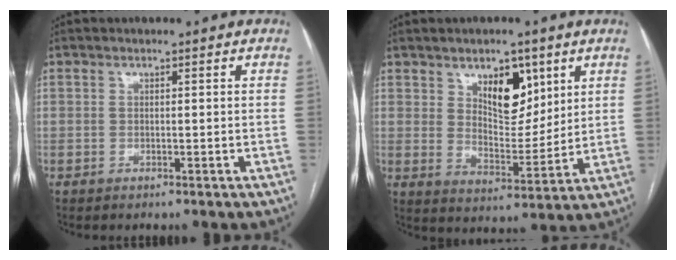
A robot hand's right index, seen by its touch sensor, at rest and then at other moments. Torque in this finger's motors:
{"motor_torque": [0.25, 0.23, 0.16, 0.07]}